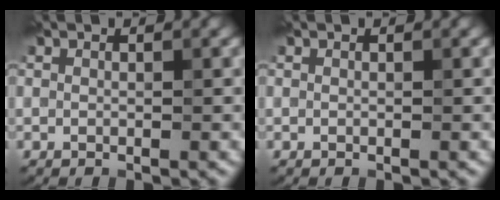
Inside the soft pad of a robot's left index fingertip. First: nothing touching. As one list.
[{"total": 0.0}]